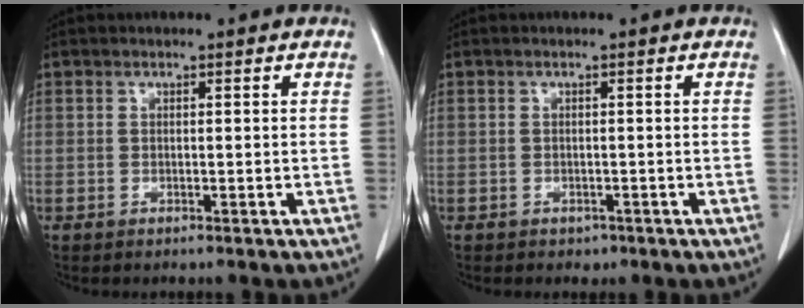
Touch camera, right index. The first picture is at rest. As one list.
[{"total": 1.1, "force": [-0.7, 0.8, 0.2], "torque": [-0.002, 0.002, -0.007]}]